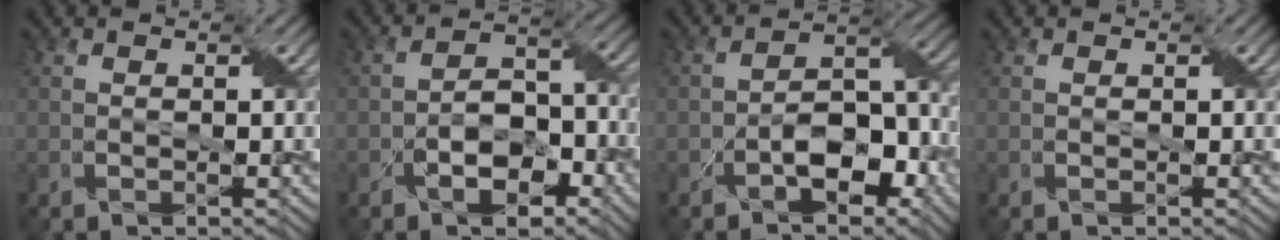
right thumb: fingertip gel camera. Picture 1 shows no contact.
{"total": 6.4, "force": [-3.4, 3.6, 4.1], "torque": [-0.061, 0.007, -0.063]}
{"total": 6.9, "force": [-3.3, 3.6, 4.9], "torque": [-0.070, 0.012, -0.060]}
{"total": 0.0}